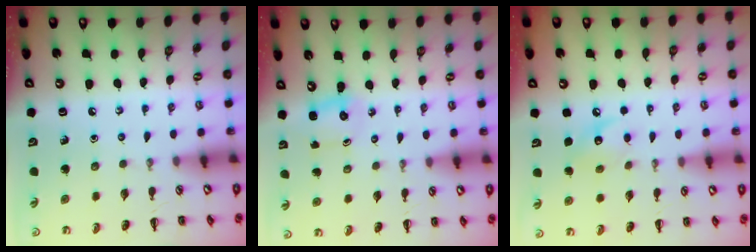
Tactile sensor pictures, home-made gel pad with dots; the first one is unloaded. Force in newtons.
{"total": 2.2, "press": 2.1, "slide": 0.8}
{"total": 8.2, "press": 8.2, "slide": 0.5}